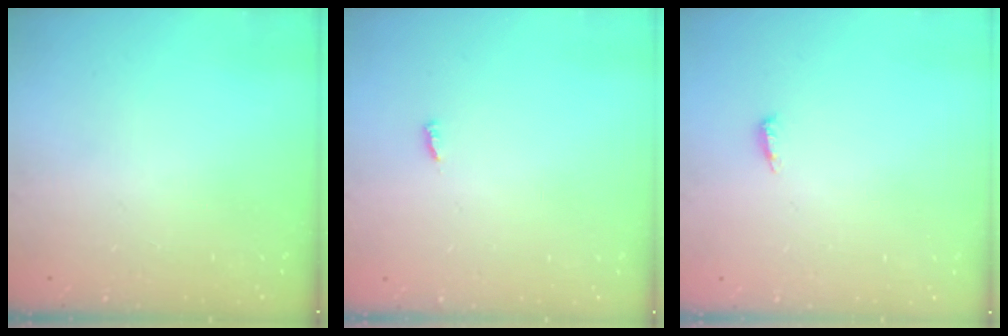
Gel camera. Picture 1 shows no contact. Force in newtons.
{"total": 3.0, "press": 3.0, "slide": 0.0}
{"total": 4.6, "press": 4.5, "slide": 0.9}